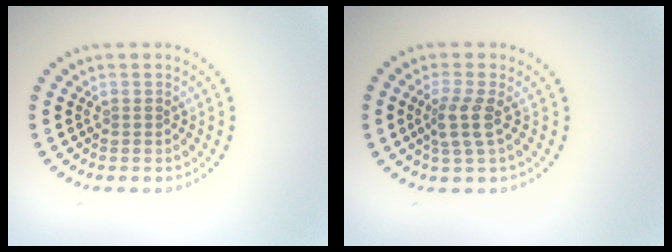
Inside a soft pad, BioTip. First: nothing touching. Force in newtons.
{"total": 2.5, "press": 2.0, "slide": 1.5}